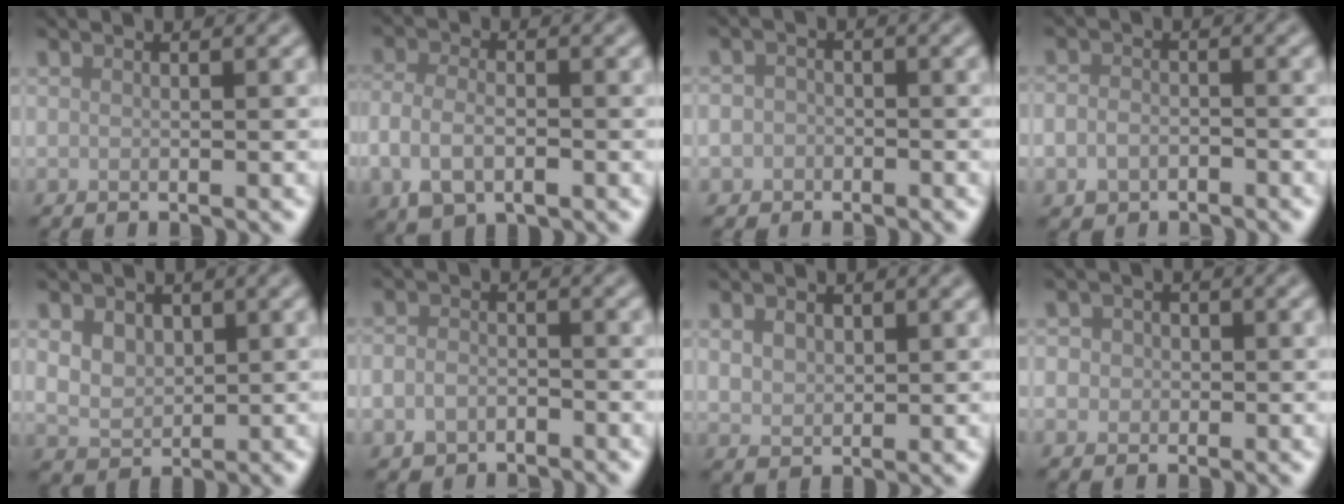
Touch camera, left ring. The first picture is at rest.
{"total": 4.2, "force": [-1.4, 2.6, 3.0], "torque": [-0.066, -0.006, -0.030]}
{"total": 2.4, "force": [-1.0, 2.1, 0.4], "torque": [0.020, 0.003, -0.029]}
{"total": 2.4, "force": [-1.3, 1.8, 0.9], "torque": [-0.014, -0.002, -0.030]}
{"total": 3.7, "force": [1.3, 2.7, 2.1], "torque": [-0.044, 0.010, 0.021]}
{"total": 2.5, "force": [-1.6, 1.8, 0.9], "torque": [-0.014, 0.000, -0.039]}
{"total": 2.1, "force": [0.8, 1.5, 1.2], "torque": [-0.027, -0.001, 0.017]}
{"total": 3.2, "force": [-0.1, 3.0, 1.0], "torque": [0.004, 0.014, -0.026]}